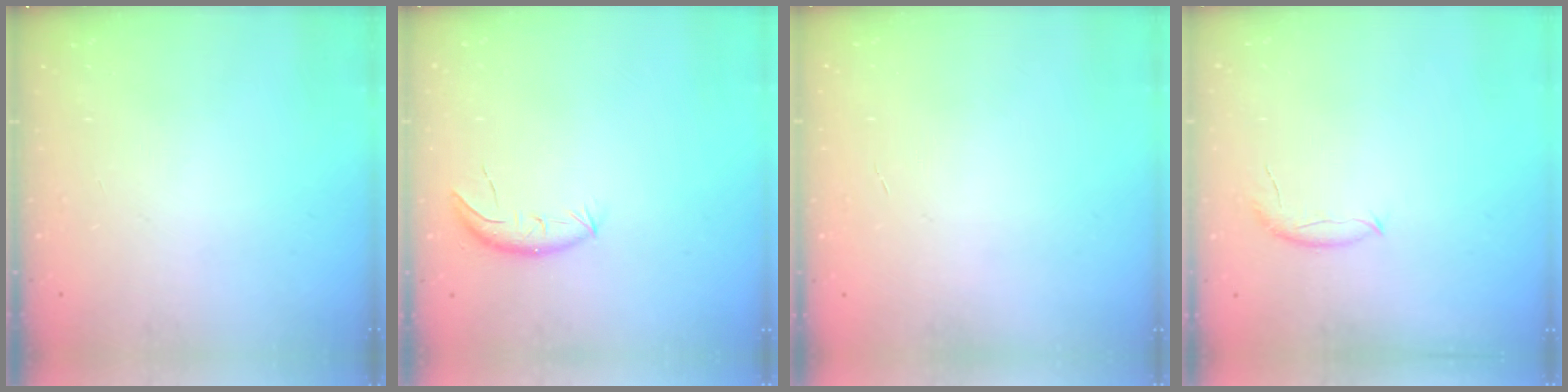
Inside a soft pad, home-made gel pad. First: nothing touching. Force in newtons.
{"total": 8.1, "press": 7.9, "slide": 1.9}
{"total": 0.0}
{"total": 7.5, "press": 7.5, "slide": 0.9}